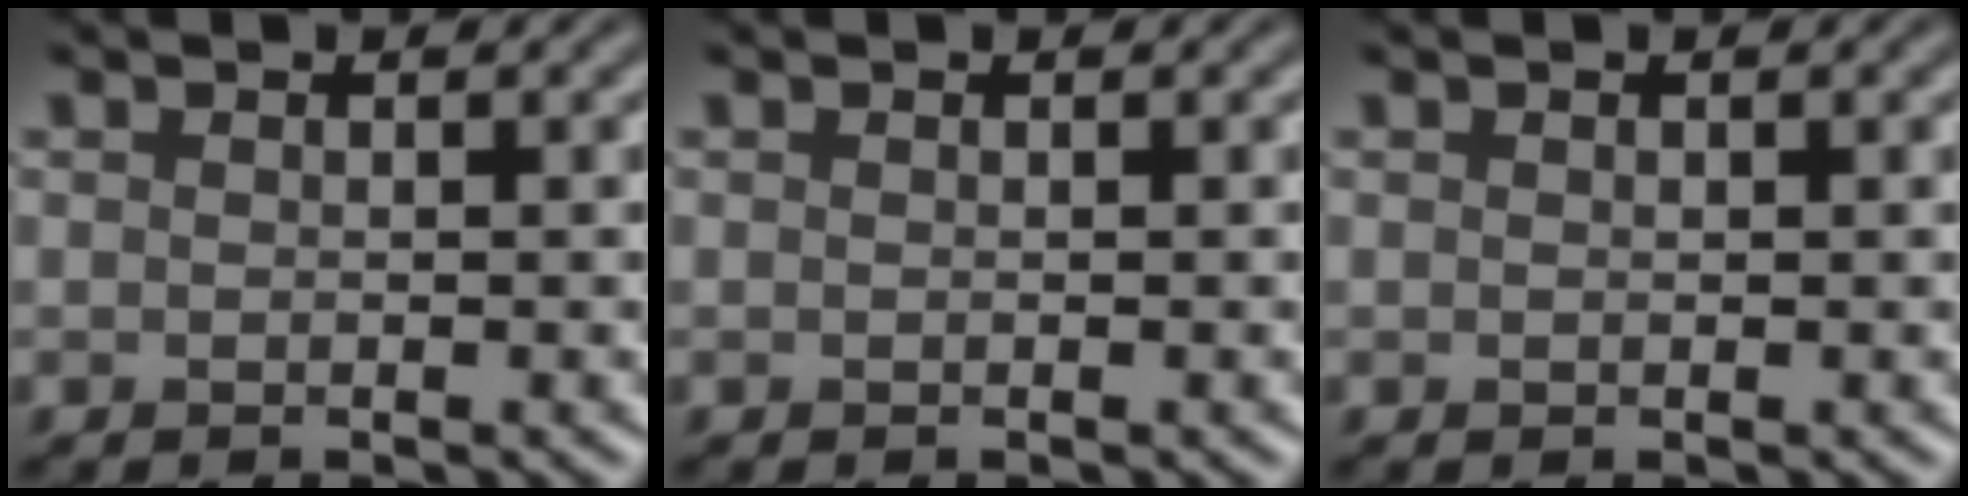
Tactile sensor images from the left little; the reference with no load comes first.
{"total": 0.0}
{"total": 0.0}